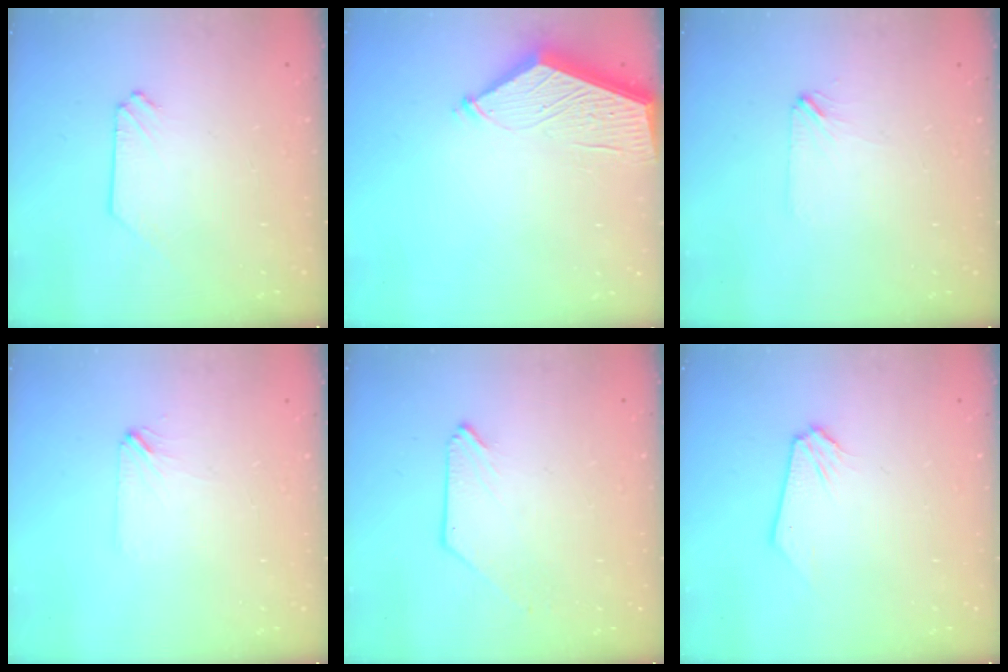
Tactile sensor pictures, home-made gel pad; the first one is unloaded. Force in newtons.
{"total": 10.8, "press": 10.8, "slide": 0.3}
{"total": 1.8, "press": 1.7, "slide": 0.4}
{"total": 1.8, "press": 1.7, "slide": 0.4}
{"total": 0.0}
{"total": 0.0}